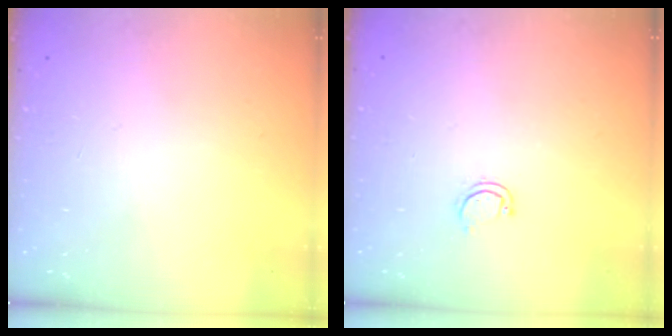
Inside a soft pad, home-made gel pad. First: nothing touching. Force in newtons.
{"total": 4.6, "press": 4.4, "slide": 1.2}